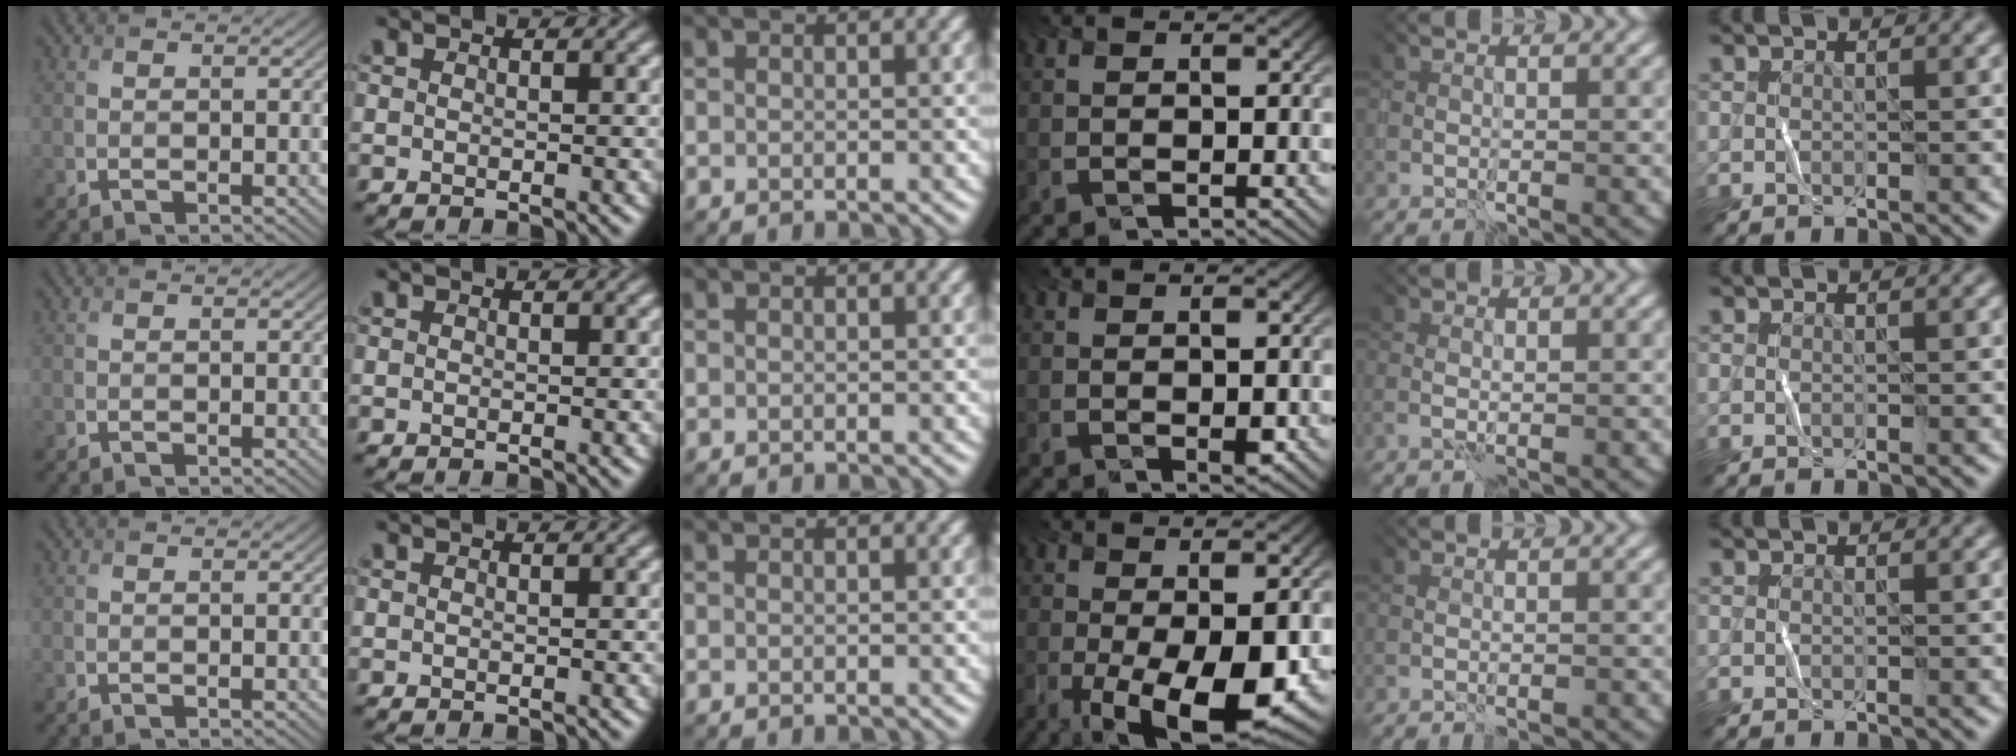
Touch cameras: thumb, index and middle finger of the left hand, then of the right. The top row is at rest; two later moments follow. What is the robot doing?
{"motion": "fold", "object": "bandana"}